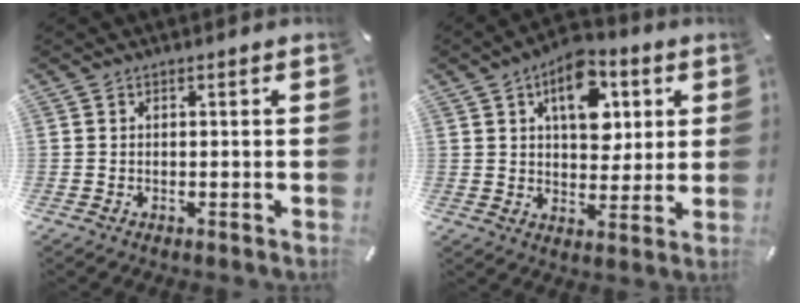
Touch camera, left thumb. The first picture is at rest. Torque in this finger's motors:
{"motor_torque": [2.20, 2.33, 1.33, -1.44, 0.47]}